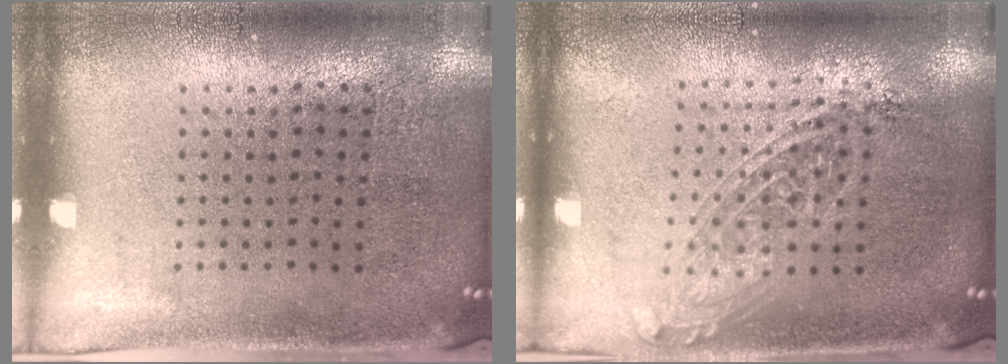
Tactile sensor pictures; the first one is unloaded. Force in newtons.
{"total": 1.6, "press": 1.3, "slide": 0.9}